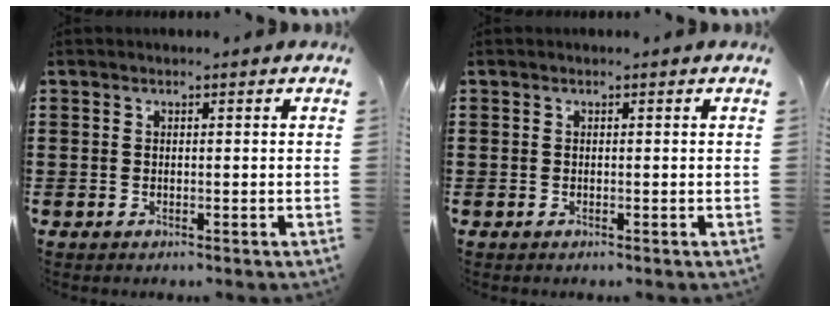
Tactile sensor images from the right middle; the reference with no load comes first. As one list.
[{"total": 0.0}]